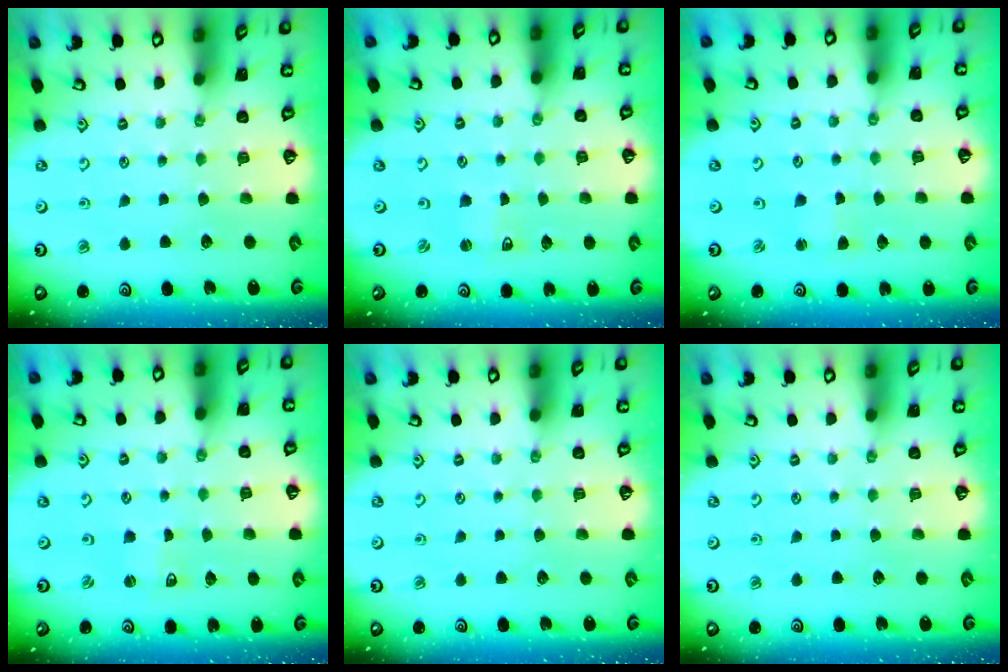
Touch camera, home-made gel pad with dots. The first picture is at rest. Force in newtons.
{"total": 1.4, "press": 1.4, "slide": 0.0}
{"total": 1.5, "press": 1.4, "slide": 0.2}
{"total": 1.4, "press": 1.4, "slide": 0.0}
{"total": 0.0}
{"total": 0.0}